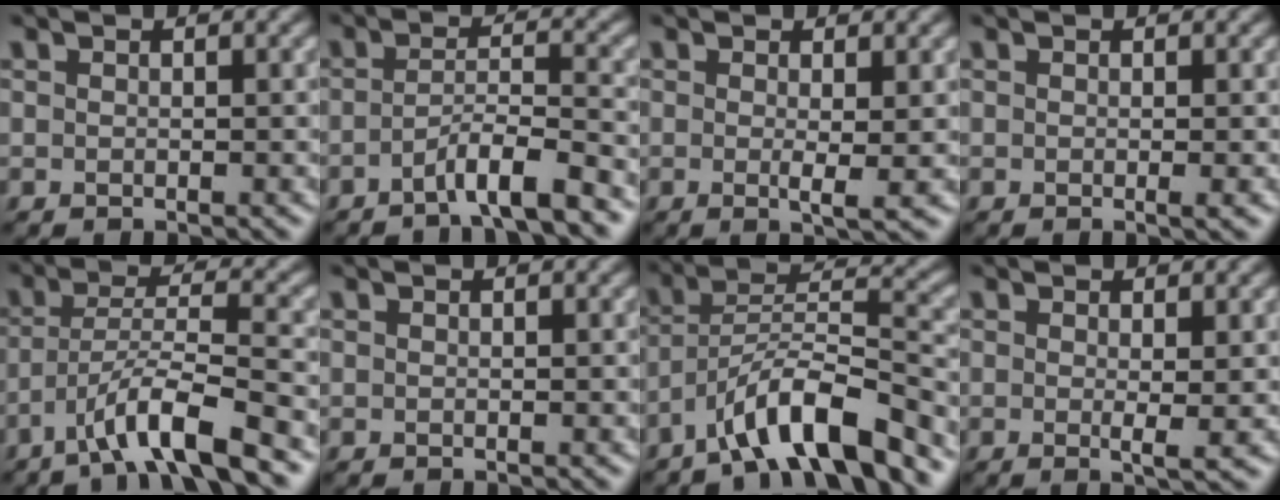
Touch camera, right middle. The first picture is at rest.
{"total": 4.2, "force": [-2.8, 0.5, 3.1], "torque": [-0.052, 0.008, -0.058]}
{"total": 2.0, "force": [0.1, 0.2, 2.0], "torque": [-0.035, -0.008, 0.001]}
{"total": 0.8, "force": [-0.1, 0.1, 0.8], "torque": [-0.013, -0.004, -0.002]}
{"total": 6.5, "force": [-4.2, 0.8, 4.9], "torque": [-0.085, 0.010, -0.079]}
{"total": 0.0}
{"total": 8.6, "force": [-5.9, 2.1, 5.9], "torque": [-0.096, 0.014, -0.107]}
{"total": 1.7, "force": [0.2, 0.1, 1.7], "torque": [-0.028, -0.008, 0.002]}